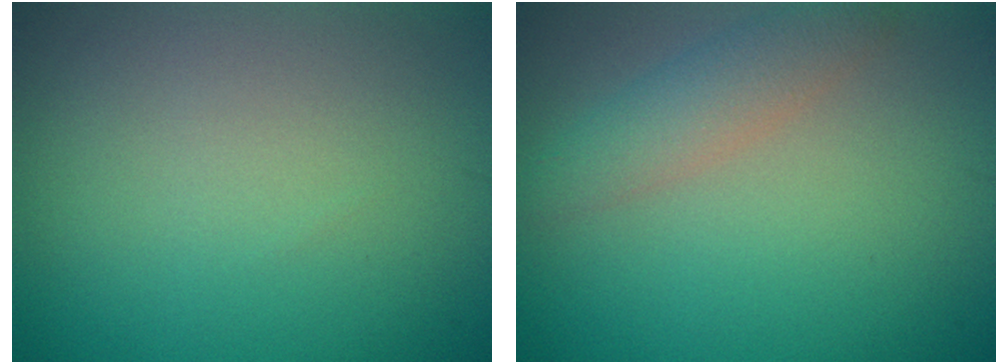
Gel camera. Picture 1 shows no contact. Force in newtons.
{"total": 2.7, "press": 2.7, "slide": 0.0}